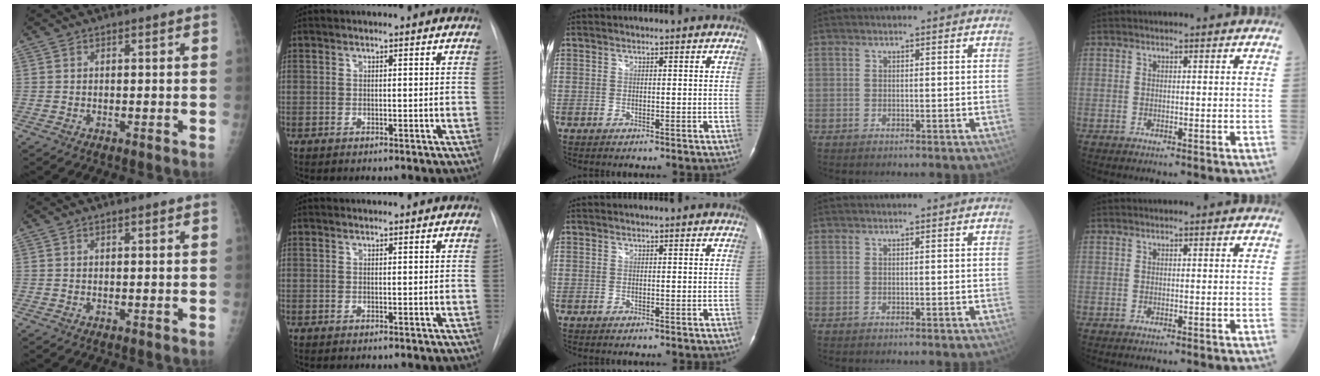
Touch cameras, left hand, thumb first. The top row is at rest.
{"thumb": {"total": 0.6, "force": [0.4, 0.1, 0.3], "torque": [-0.006, -0.001, 0.007]}}